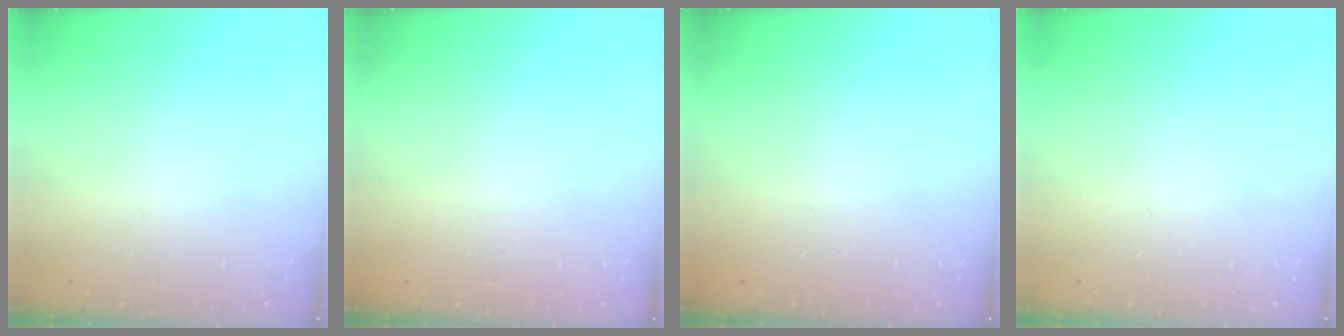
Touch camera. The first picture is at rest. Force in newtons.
{"total": 0.0}
{"total": 0.0}
{"total": 0.0}